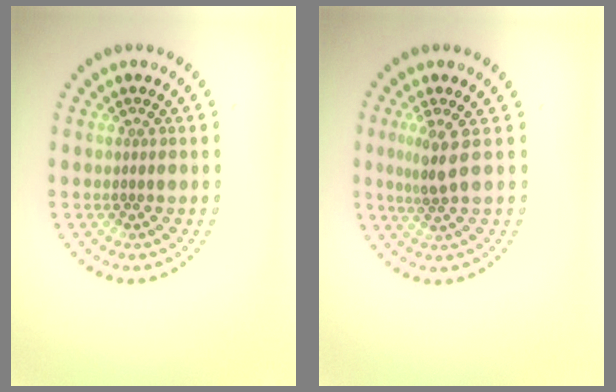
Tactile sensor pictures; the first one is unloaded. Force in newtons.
{"total": 2.4, "press": 1.7, "slide": 1.6}